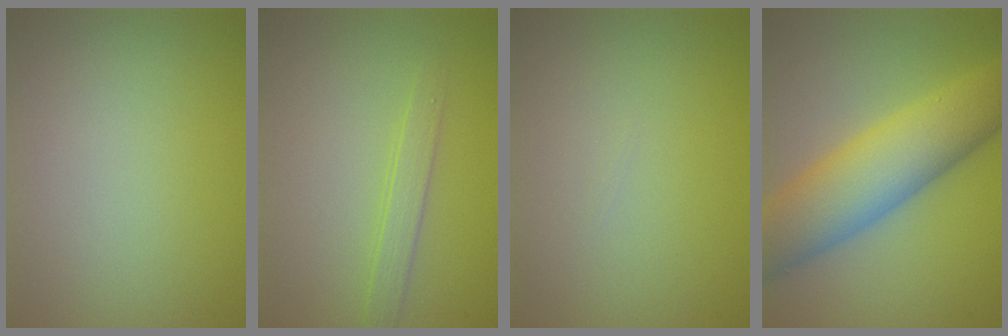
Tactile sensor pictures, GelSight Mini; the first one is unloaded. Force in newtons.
{"total": 1.7, "press": 1.7, "slide": 0.0}
{"total": 0.0}
{"total": 9.7, "press": 9.7, "slide": 0.1}